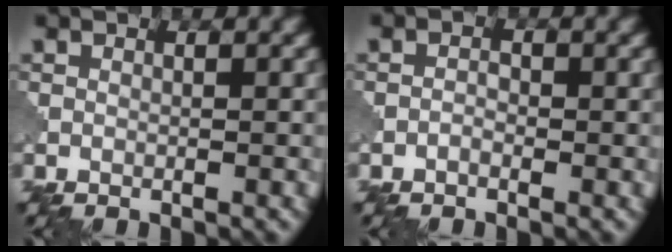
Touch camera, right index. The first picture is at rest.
{"total": 0.9, "force": [-0.6, 0.4, 0.5], "torque": [-0.009, 0.002, -0.014]}